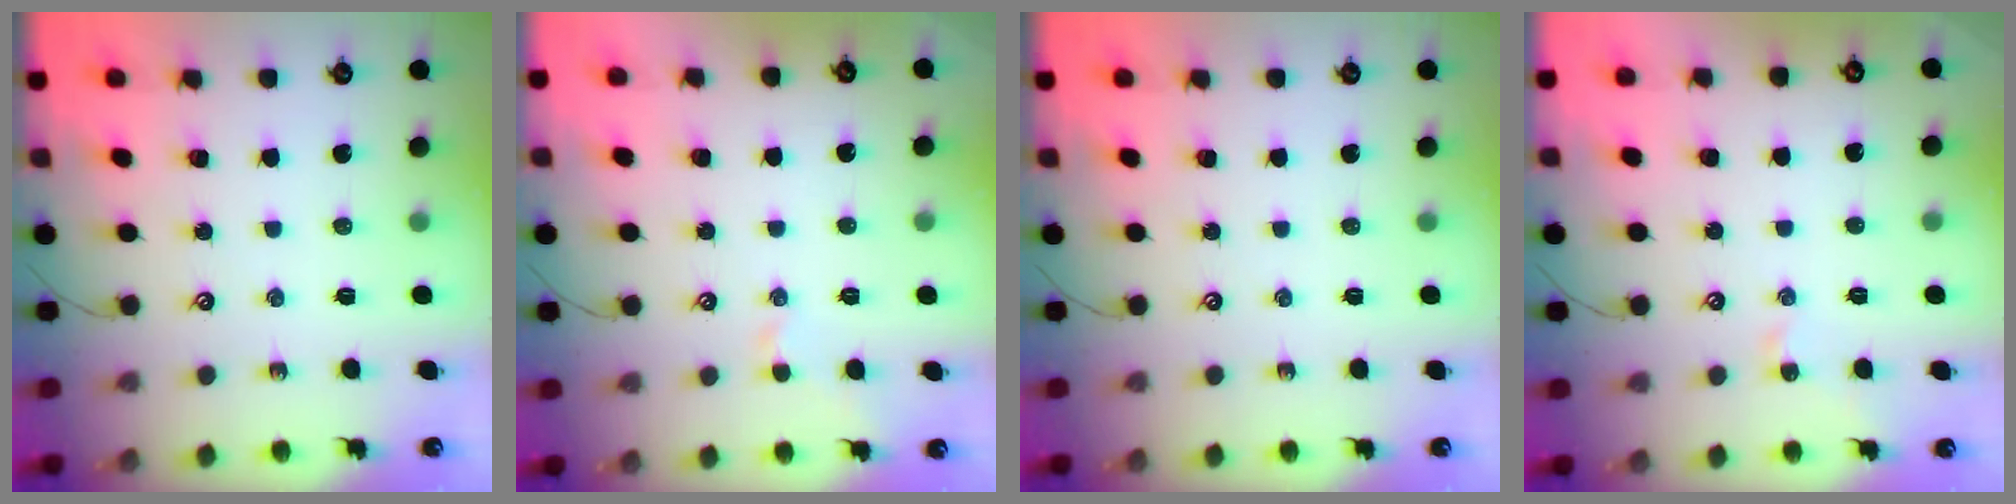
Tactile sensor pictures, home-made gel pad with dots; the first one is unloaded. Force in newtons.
{"total": 0.8, "press": 0.7, "slide": 0.5}
{"total": 0.0}
{"total": 1.3, "press": 1.3, "slide": 0.3}